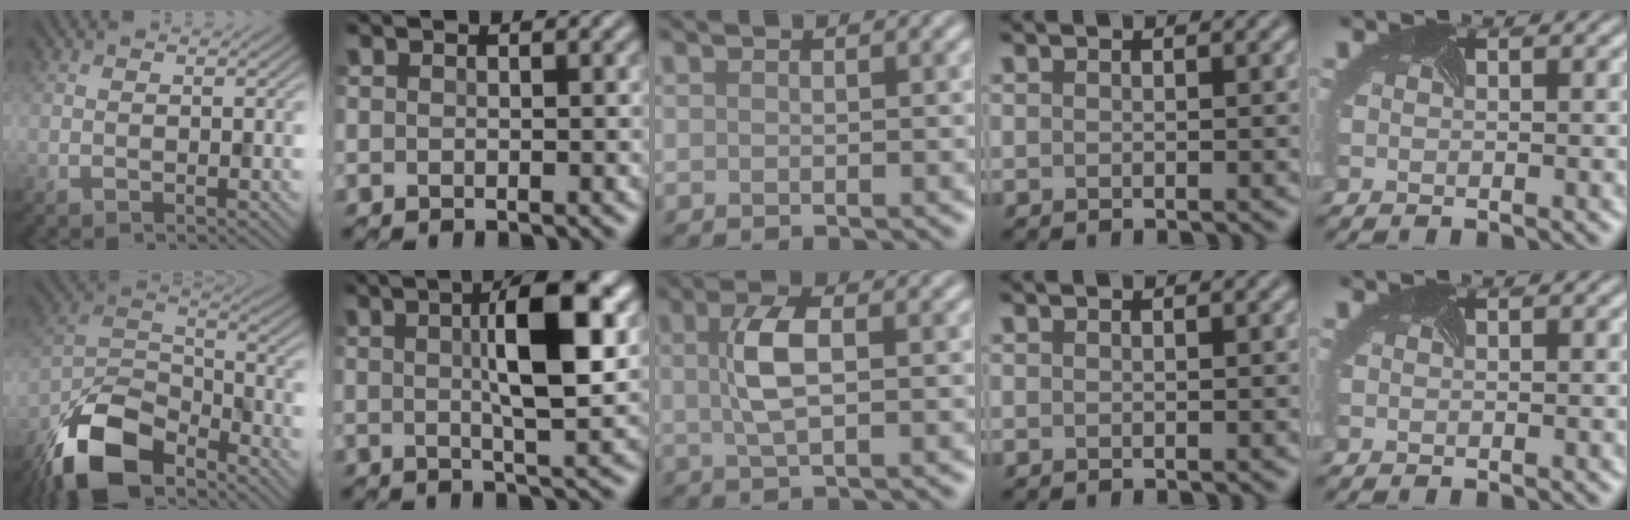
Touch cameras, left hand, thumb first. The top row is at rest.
{"thumb": {"total": 13.5, "force": [-9.5, 5.8, 7.7], "torque": [-0.162, -0.010, -0.193]}, "index": {"total": 7.2, "force": [1.8, 1.5, 6.8], "torque": [-0.114, 0.015, 0.026]}, "middle": {"total": 4.0, "force": [0.6, 1.6, 3.6], "torque": [-0.083, 0.008, 0.009]}}